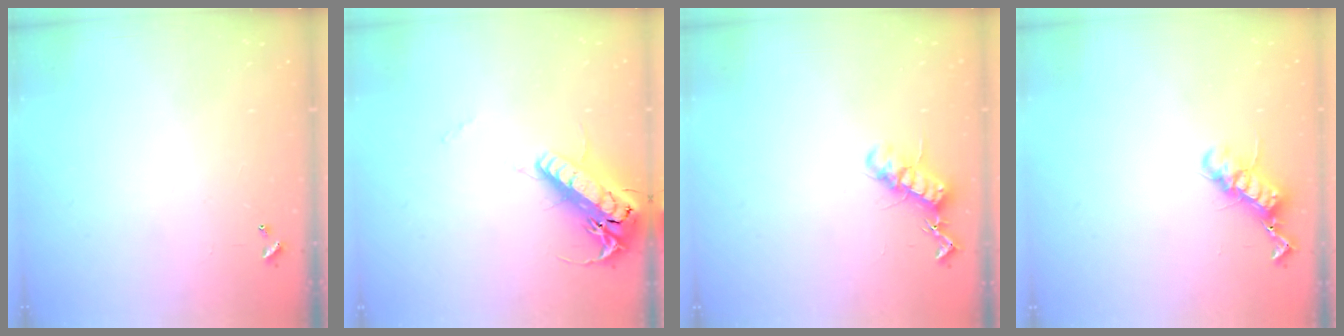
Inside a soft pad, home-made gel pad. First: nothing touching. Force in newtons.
{"total": 19.2, "press": 18.9, "slide": 3.3}
{"total": 12.5, "press": 12.5, "slide": 0.6}
{"total": 12.0, "press": 11.9, "slide": 0.7}